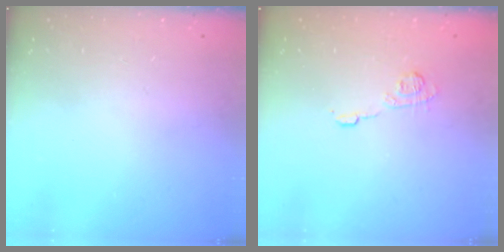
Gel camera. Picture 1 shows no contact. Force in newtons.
{"total": 7.7, "press": 7.6, "slide": 1.2}